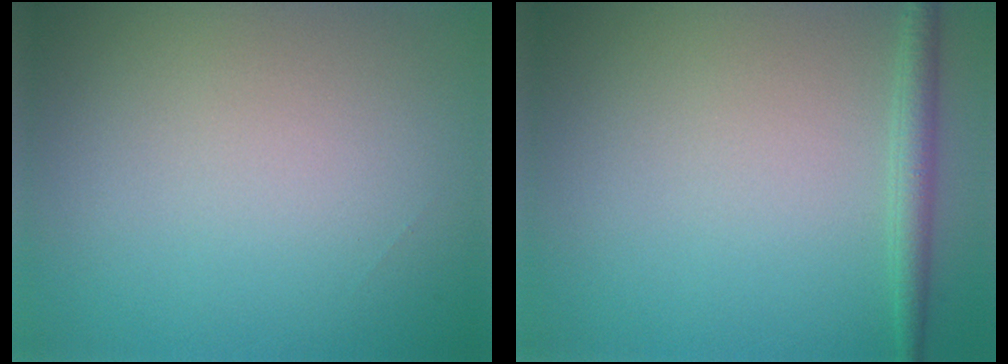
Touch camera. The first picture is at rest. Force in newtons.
{"total": 1.9, "press": 1.9, "slide": 0.1}